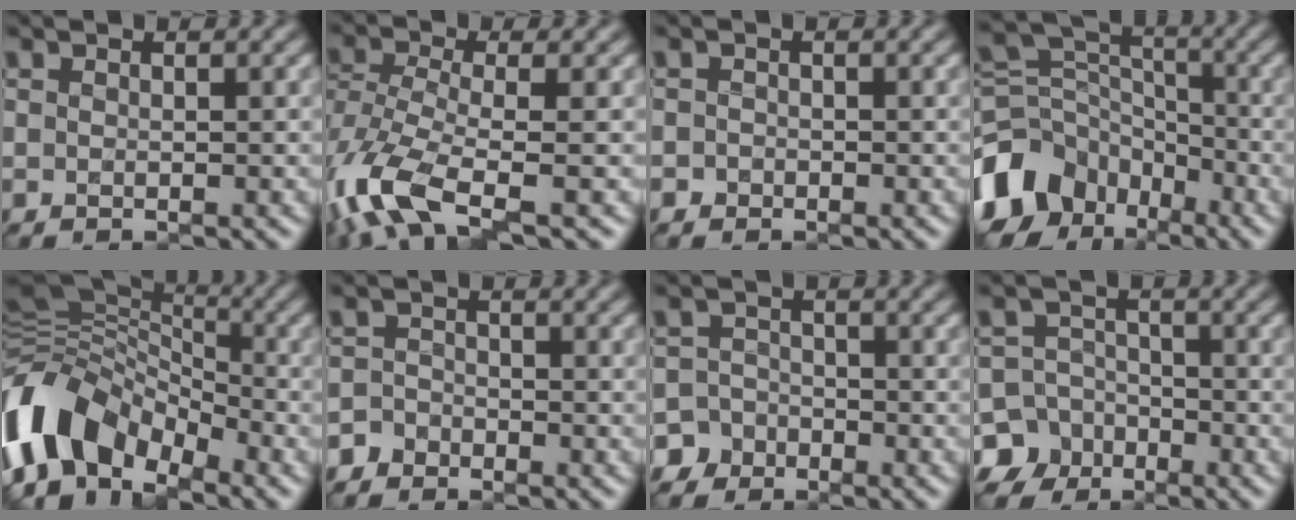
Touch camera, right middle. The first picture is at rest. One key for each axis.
{"total": 8.4, "fx": -4.1, "fy": 3.2, "fz": 6.6, "tx": -0.160, "ty": -0.011, "tz": -0.087}
{"total": 0.8, "fx": -0.4, "fy": 0.7, "fz": 0.0, "tx": 0.006, "ty": -0.003, "tz": -0.008}
{"total": 11.1, "fx": -6.6, "fy": 7.4, "fz": 4.9, "tx": -0.110, "ty": 0.005, "tz": -0.131}
{"total": 12.3, "fx": -5.8, "fy": 7.5, "fz": 7.8, "tx": -0.157, "ty": 0.004, "tz": -0.123}
{"total": 1.9, "fx": -1.5, "fy": 1.2, "fz": 0.0, "tx": 0.013, "ty": 0.006, "tz": -0.035}
{"total": 4.9, "fx": -3.3, "fy": 3.6, "fz": 0.2, "tx": 0.020, "ty": -0.009, "tz": -0.066}
{"total": 8.8, "fx": -5.2, "fy": 7.0, "fz": 1.2, "tx": -0.016, "ty": -0.025, "tz": -0.117}